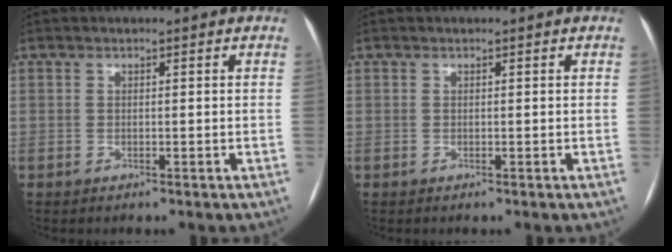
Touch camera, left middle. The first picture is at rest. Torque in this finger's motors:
{"motor_torque": [-0.01, 0.18, 0.00, 0.01]}